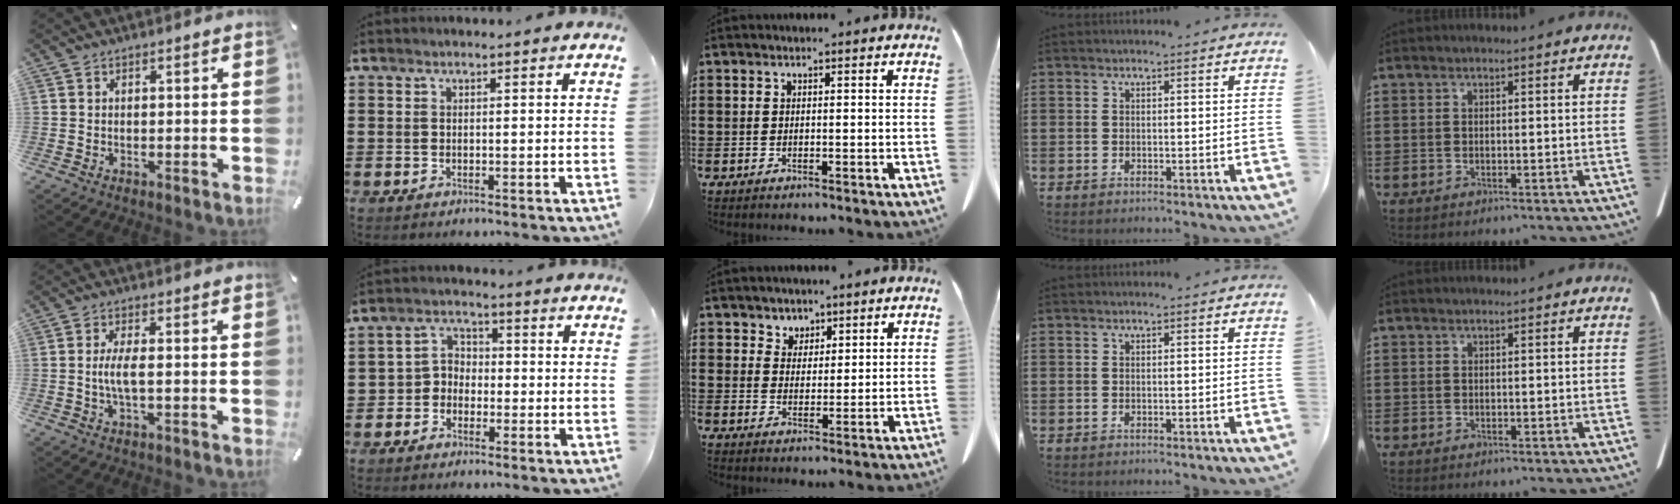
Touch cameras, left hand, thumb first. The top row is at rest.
{"thumb": {"total": 4.7, "force": [-0.4, 1.3, 4.5], "torque": [-0.096, -0.003, -0.014]}, "index": {"total": 3.5, "force": [-2.2, 2.6, 0.6], "torque": [-0.024, 0.010, -0.051]}, "middle": {"total": 3.6, "force": [2.7, 2.4, -0.1], "torque": [-0.015, 0.003, 0.051]}}